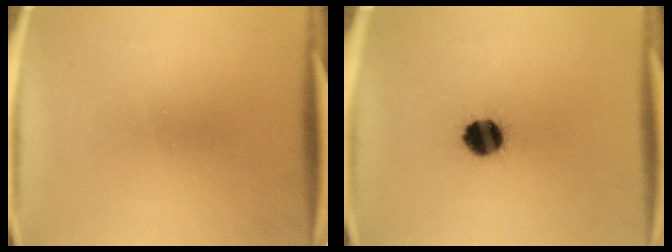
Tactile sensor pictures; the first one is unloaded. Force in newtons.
{"total": 8.2}